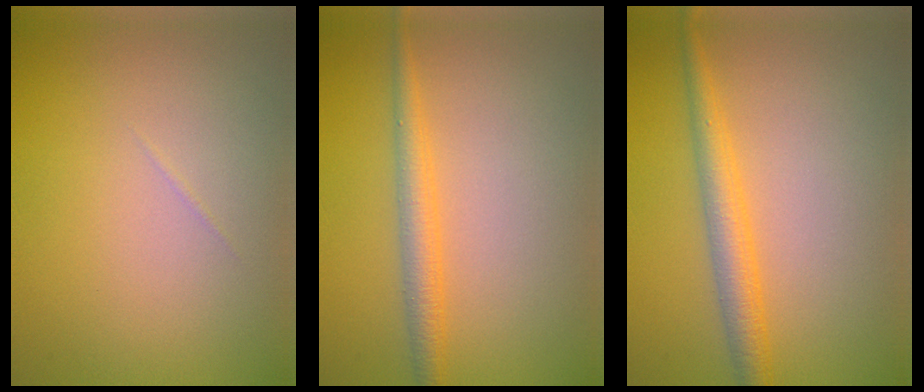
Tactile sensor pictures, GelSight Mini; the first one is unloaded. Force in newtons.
{"total": 2.7, "press": 2.7, "slide": 0.0}
{"total": 3.2, "press": 3.2, "slide": 0.2}